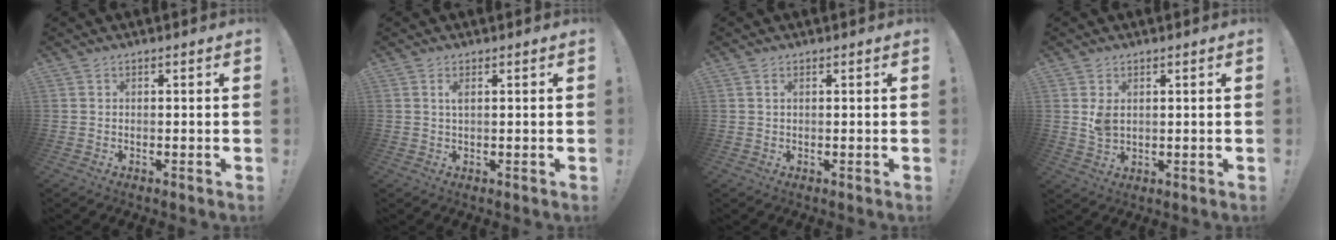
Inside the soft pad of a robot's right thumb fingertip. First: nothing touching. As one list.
[{"total": 1.7, "force": [0.5, 0.3, 1.6], "torque": [-0.030, 0.000, 0.006]}, {"total": 0.8, "force": [0.4, 0.3, 0.7], "torque": [-0.010, -0.001, 0.006]}, {"total": 4.0, "force": [1.3, 2.5, 2.9], "torque": [-0.044, -0.001, 0.023]}]